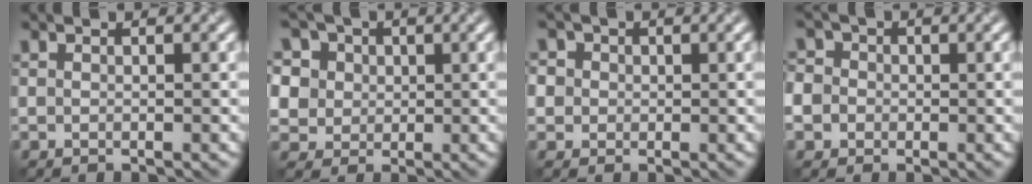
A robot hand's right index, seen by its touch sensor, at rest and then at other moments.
{"total": 11.1, "force": [5.4, 8.3, 5.0], "torque": [-0.118, 0.035, 0.072]}
{"total": 5.1, "force": [1.8, 4.4, 1.9], "torque": [-0.036, 0.028, 0.007]}
{"total": 7.2, "force": [-1.0, 6.6, 2.7], "torque": [-0.055, 0.020, -0.063]}